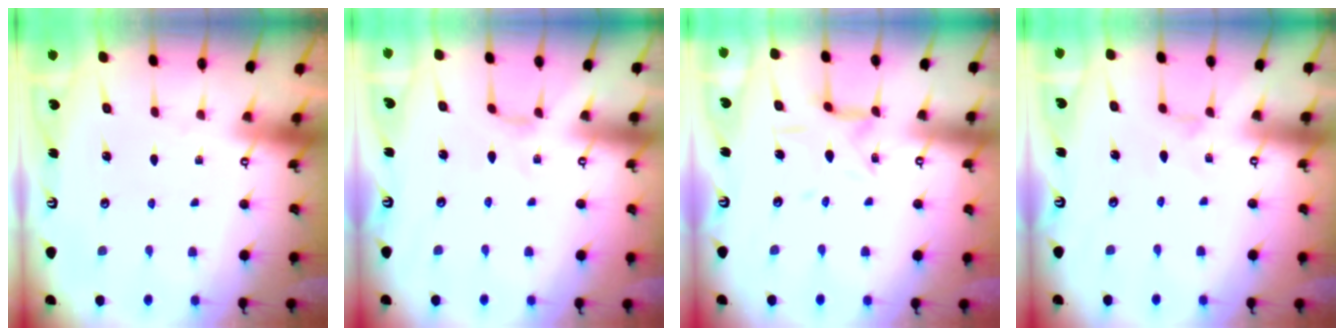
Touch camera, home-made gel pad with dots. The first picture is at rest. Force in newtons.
{"total": 0.8, "press": 0.7, "slide": 0.4}
{"total": 7.8, "press": 7.8, "slide": 0.5}
{"total": 0.0}